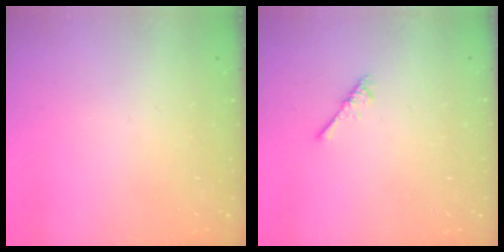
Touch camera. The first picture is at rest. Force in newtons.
{"total": 2.2, "press": 2.1, "slide": 0.5}